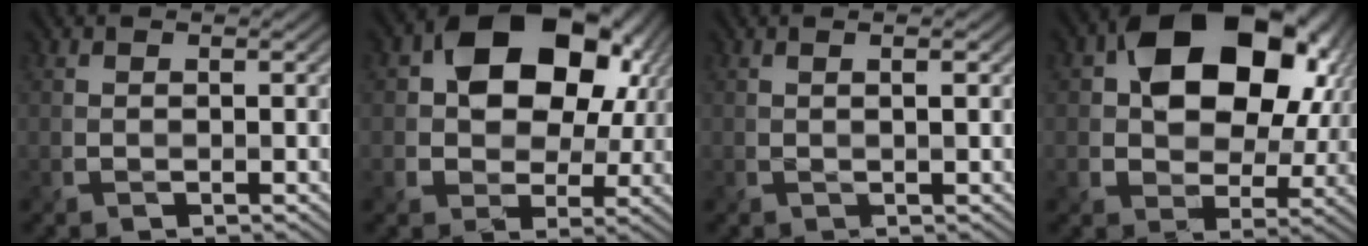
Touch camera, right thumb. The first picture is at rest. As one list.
[{"total": 13.7, "force": [3.7, 9.8, 8.8], "torque": [-0.129, 0.010, 0.058]}, {"total": 1.2, "force": [0.2, -0.3, 1.2], "torque": [-0.017, 0.003, 0.004]}, {"total": 15.4, "force": [4.5, 10.7, 10.1], "torque": [-0.143, 0.009, 0.075]}]